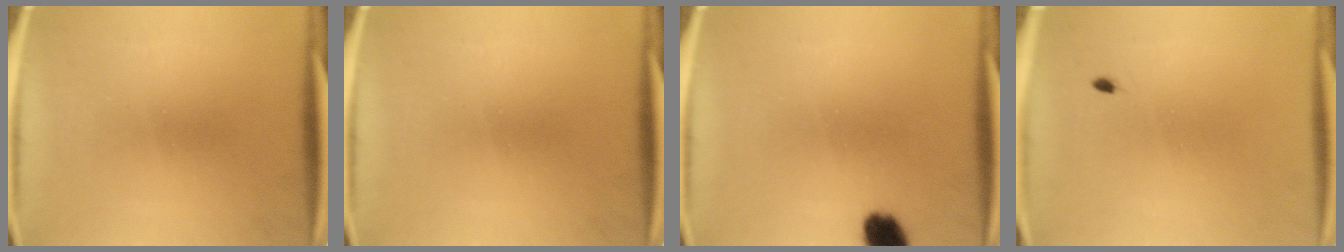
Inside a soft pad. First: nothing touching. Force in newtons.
{"total": 0.0}
{"total": 5.4}
{"total": 0.5}